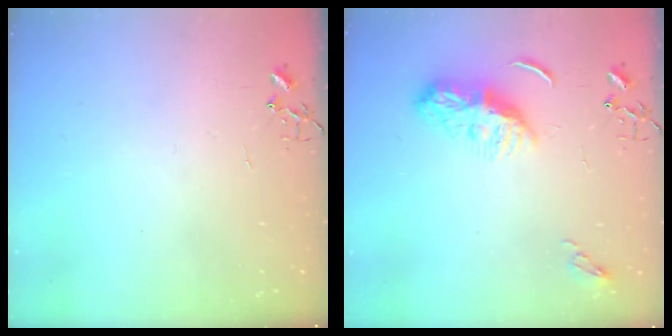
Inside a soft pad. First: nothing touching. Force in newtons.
{"total": 8.5, "press": 8.5, "slide": 0.3}